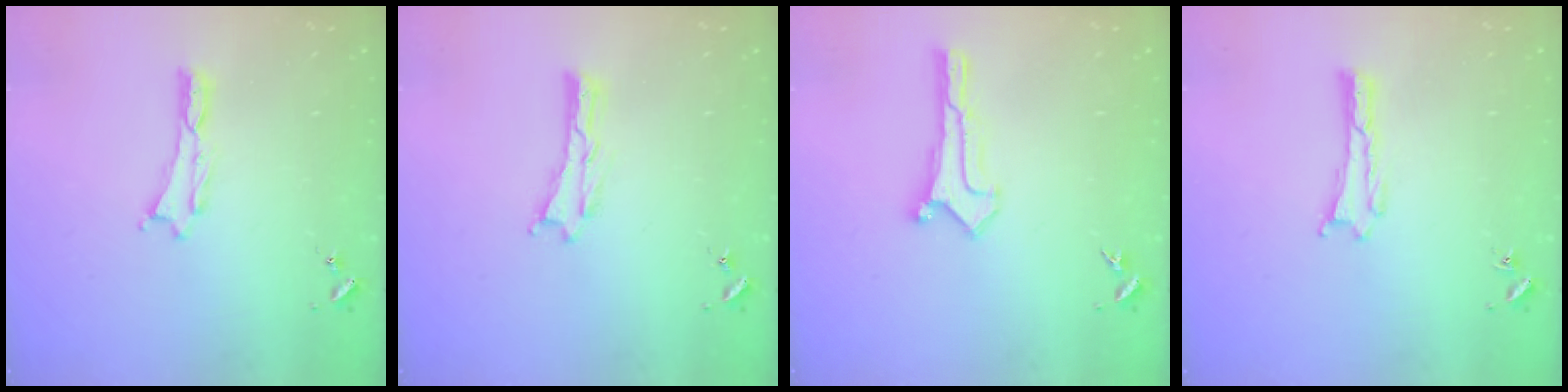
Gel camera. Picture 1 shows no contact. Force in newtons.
{"total": 0.0}
{"total": 0.0}
{"total": 0.0}